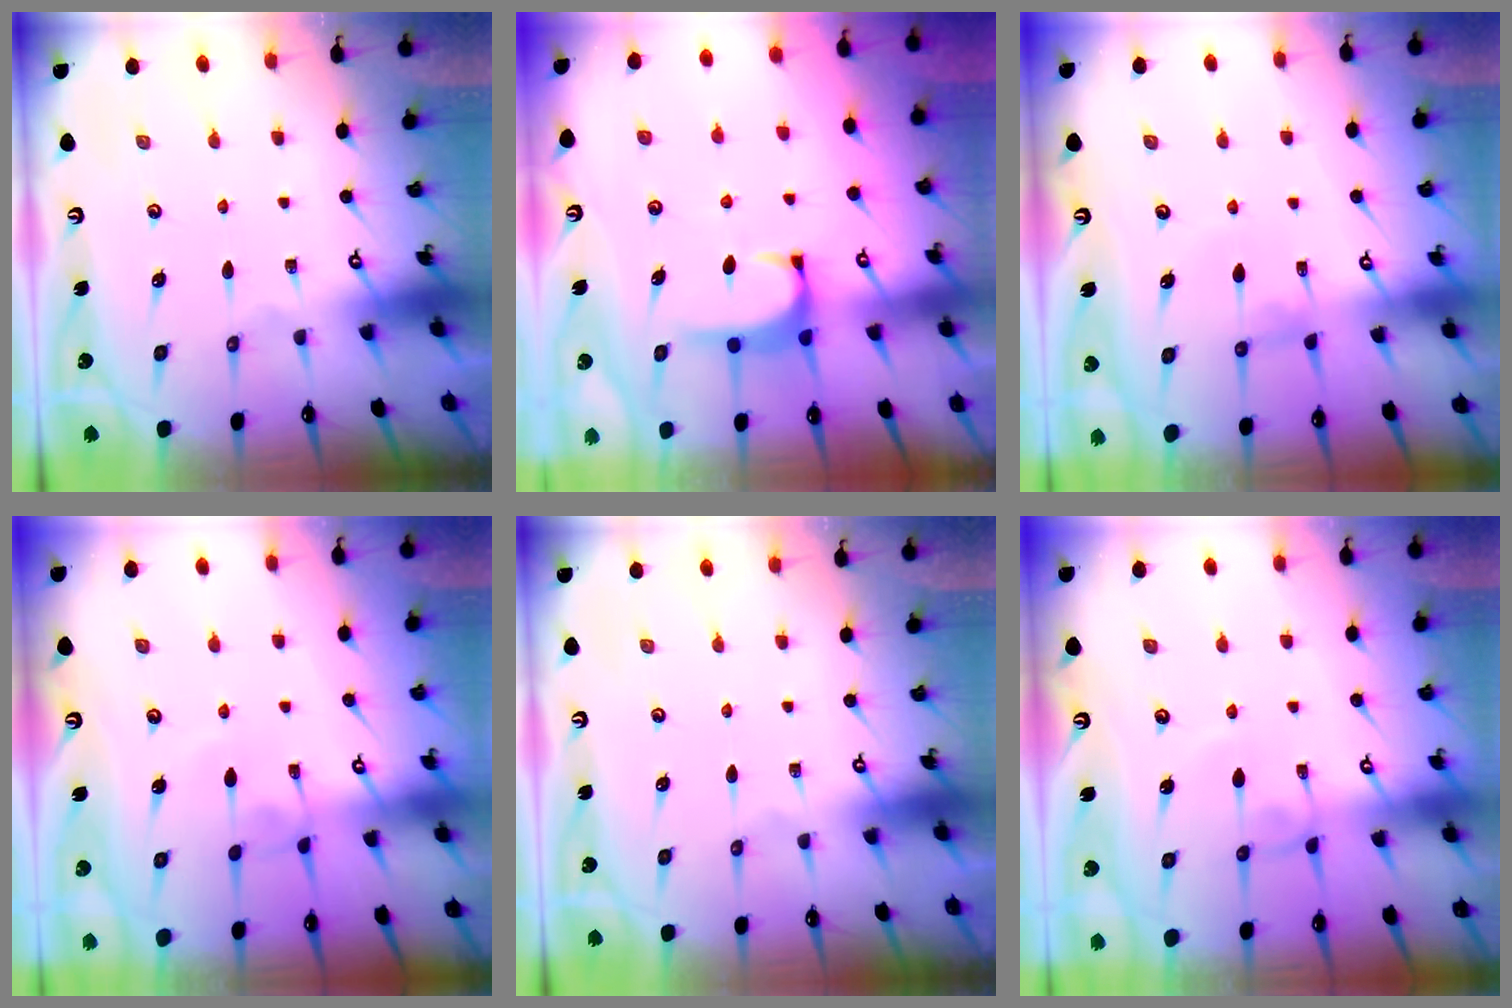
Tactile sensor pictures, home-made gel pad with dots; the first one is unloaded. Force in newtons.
{"total": 1.1, "press": 0.8, "slide": 0.8}
{"total": 0.8, "press": 0.7, "slide": 0.3}
{"total": 2.4, "press": 2.4, "slide": 0.2}
{"total": 0.0}
{"total": 3.3, "press": 3.3, "slide": 0.0}